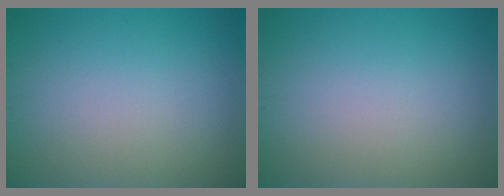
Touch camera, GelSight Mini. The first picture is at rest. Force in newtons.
{"total": 0.0}